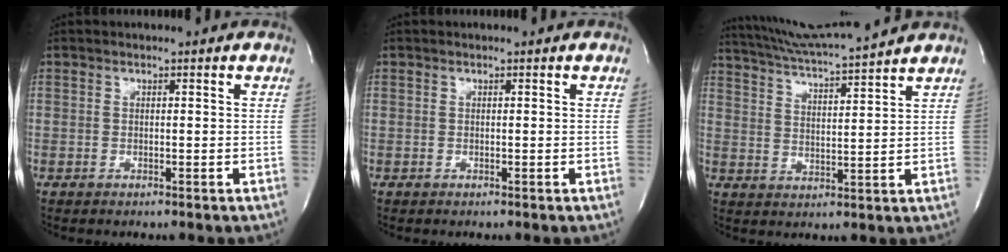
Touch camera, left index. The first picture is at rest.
{"total": 0.0}
{"total": 12.4, "force": [11.3, -1.7, 4.7], "torque": [-0.092, 0.002, 0.184]}